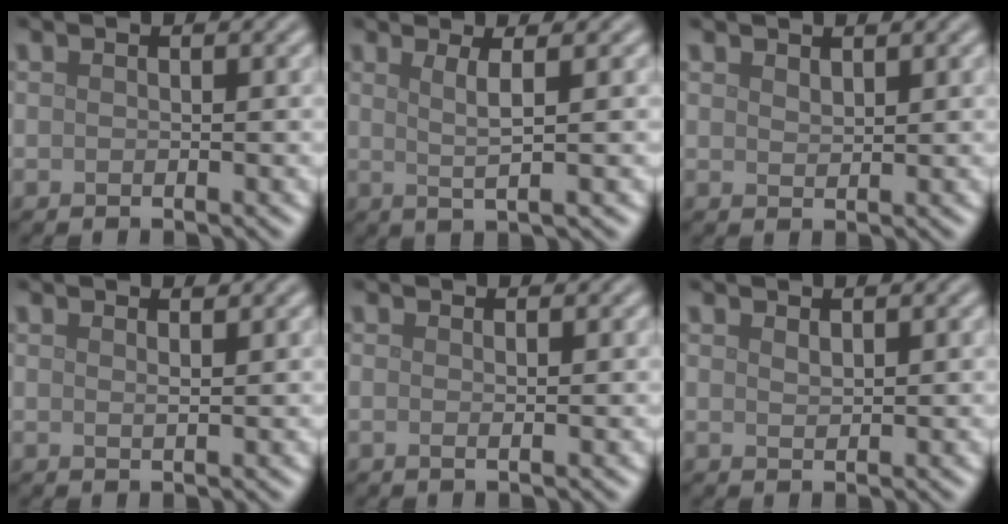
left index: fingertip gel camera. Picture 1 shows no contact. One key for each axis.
{"total": 2.7, "fx": 0.8, "fy": 0.4, "fz": 2.5, "tx": -0.048, "ty": 0.000, "tz": 0.015}
{"total": 1.1, "fx": 1.0, "fy": 0.3, "fz": 0.3, "tx": -0.009, "ty": 0.000, "tz": 0.021}
{"total": 0.9, "fx": 0.7, "fy": 0.2, "fz": 0.4, "tx": -0.004, "ty": 0.000, "tz": 0.011}
{"total": 0.6, "fx": 0.1, "fy": 0.1, "fz": 0.6, "tx": -0.007, "ty": -0.001, "tz": 0.000}
{"total": 0.9, "fx": 0.7, "fy": 0.3, "fz": 0.4, "tx": -0.011, "ty": -0.001, "tz": 0.015}